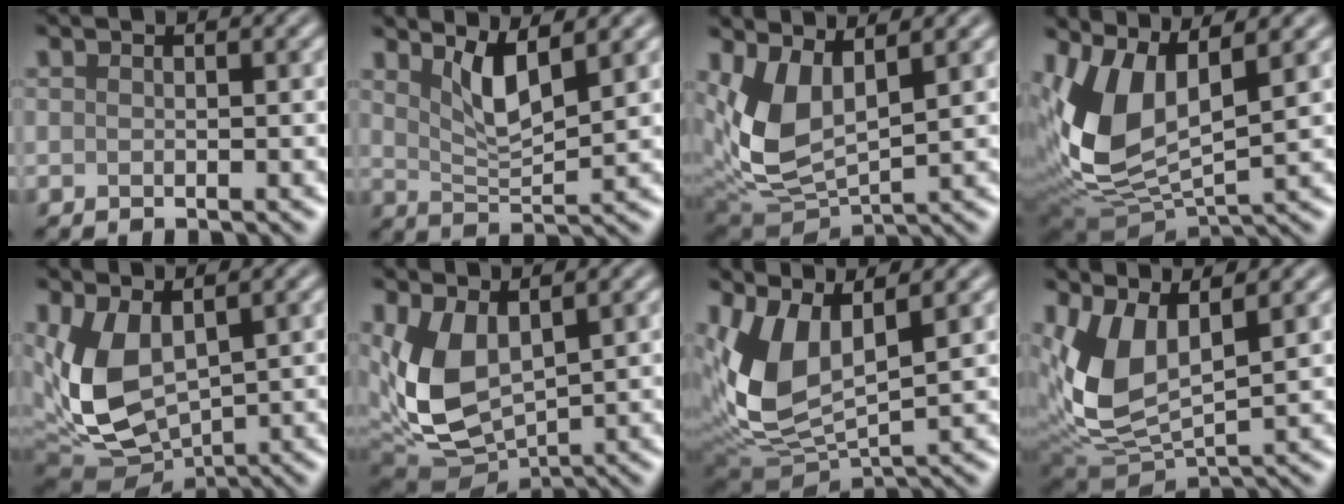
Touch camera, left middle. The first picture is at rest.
{"total": 3.9, "force": [2.2, 0.9, 3.0], "torque": [-0.063, -0.007, 0.045]}
{"total": 6.3, "force": [1.9, 3.3, 5.1], "torque": [-0.121, -0.017, 0.041]}
{"total": 8.7, "force": [2.2, 4.5, 7.2], "torque": [-0.167, -0.007, 0.044]}
{"total": 8.1, "force": [0.8, 4.6, 6.7], "torque": [-0.164, -0.017, 0.022]}
{"total": 7.5, "force": [1.2, 4.2, 6.1], "torque": [-0.145, -0.010, 0.025]}
{"total": 7.8, "force": [2.0, 4.0, 6.4], "torque": [-0.151, -0.010, 0.043]}
{"total": 7.0, "force": [2.0, 3.6, 5.7], "torque": [-0.137, -0.015, 0.043]}